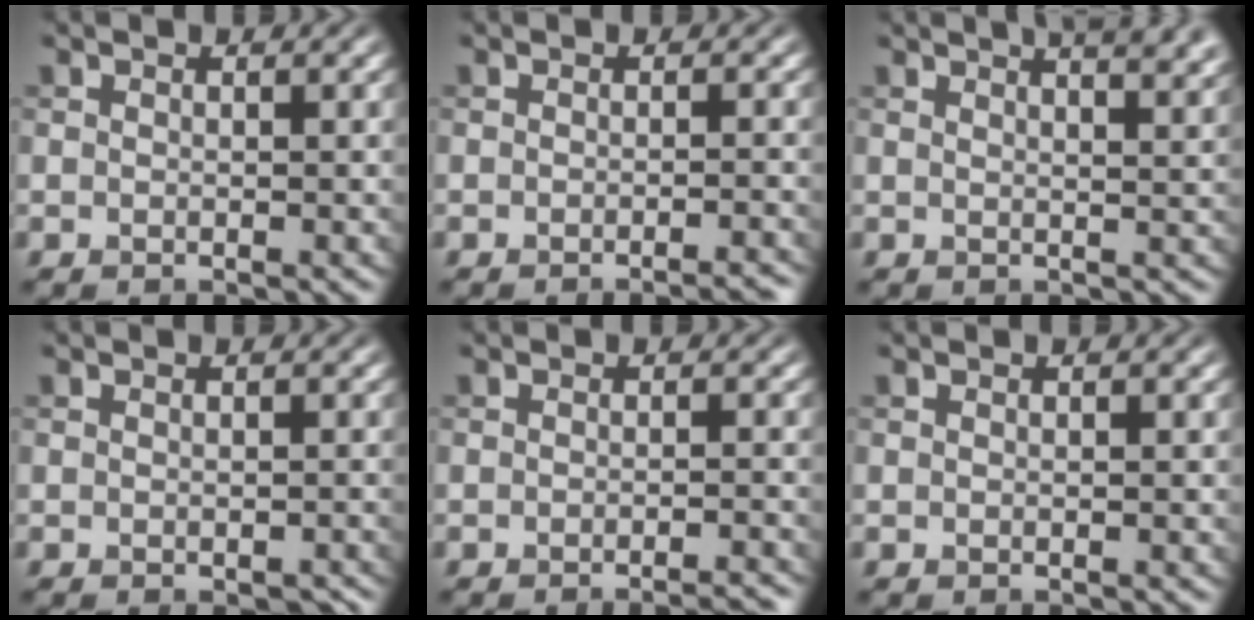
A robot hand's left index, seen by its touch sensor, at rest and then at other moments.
{"total": 2.3, "force": [-1.6, 0.5, 1.5], "torque": [-0.007, 0.004, -0.026]}
{"total": 8.2, "force": [5.3, 3.3, 5.3], "torque": [-0.018, 0.047, 0.034]}
{"total": 1.4, "force": [-0.8, 0.3, 1.1], "torque": [-0.011, -0.002, -0.006]}
{"total": 2.7, "force": [-2.0, 0.5, 1.7], "torque": [-0.011, 0.007, -0.032]}
{"total": 0.0}